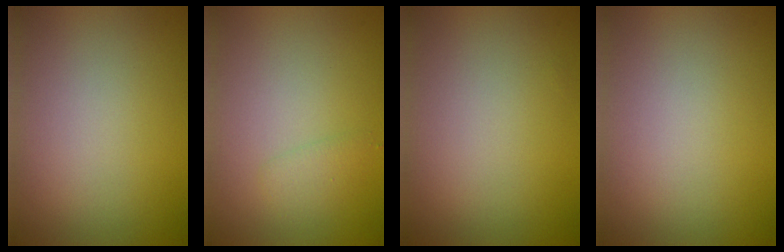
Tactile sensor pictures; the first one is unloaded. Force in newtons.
{"total": 1.2, "press": 1.2, "slide": 0.1}
{"total": 0.0}
{"total": 0.0}